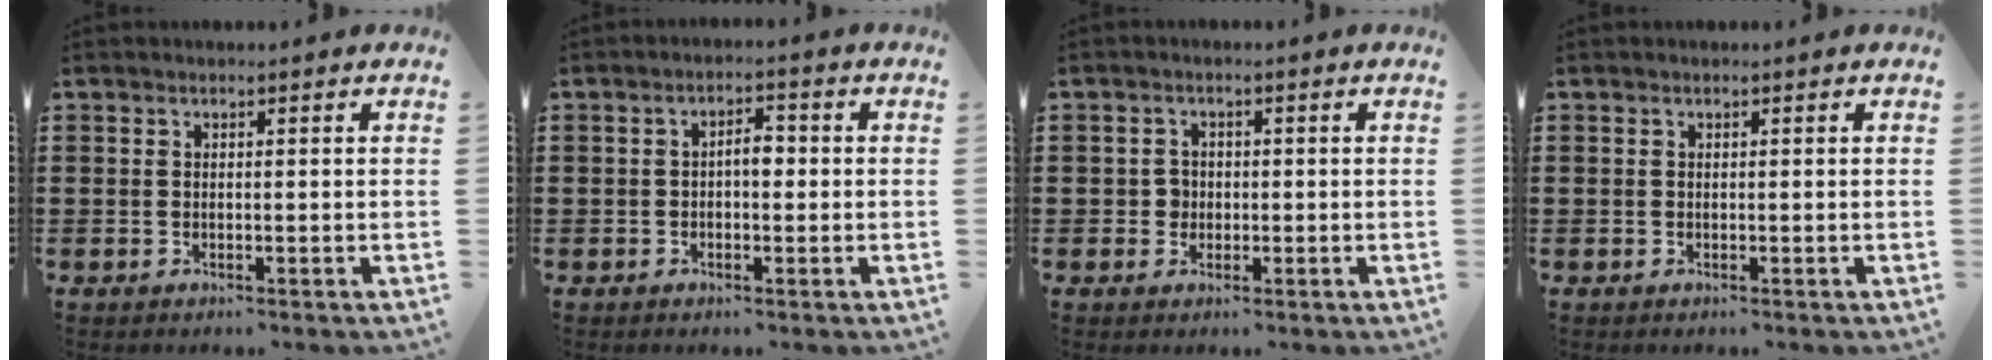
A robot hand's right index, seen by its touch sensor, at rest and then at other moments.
{"total": 3.0, "force": [-0.2, 1.3, 2.7], "torque": [-0.052, 0.007, -0.007]}
{"total": 1.9, "force": [-0.3, 1.8, 0.7], "torque": [-0.018, 0.005, -0.007]}
{"total": 0.0}